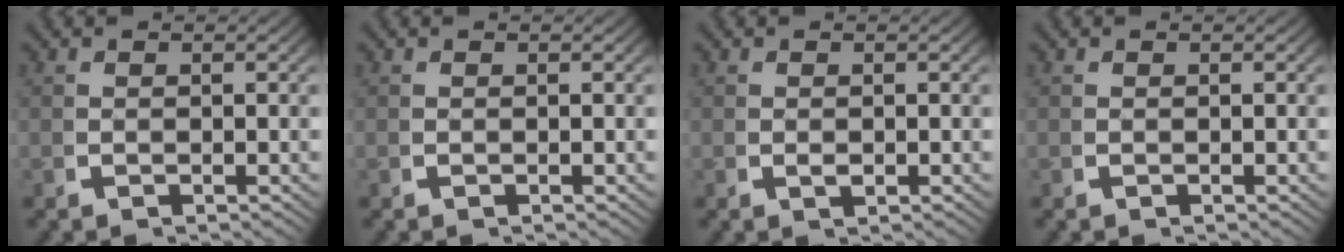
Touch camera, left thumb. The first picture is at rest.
{"total": 0.0}
{"total": 0.7, "force": [0.0, 0.5, 0.6], "torque": [-0.013, -0.003, 0.002]}
{"total": 0.0}